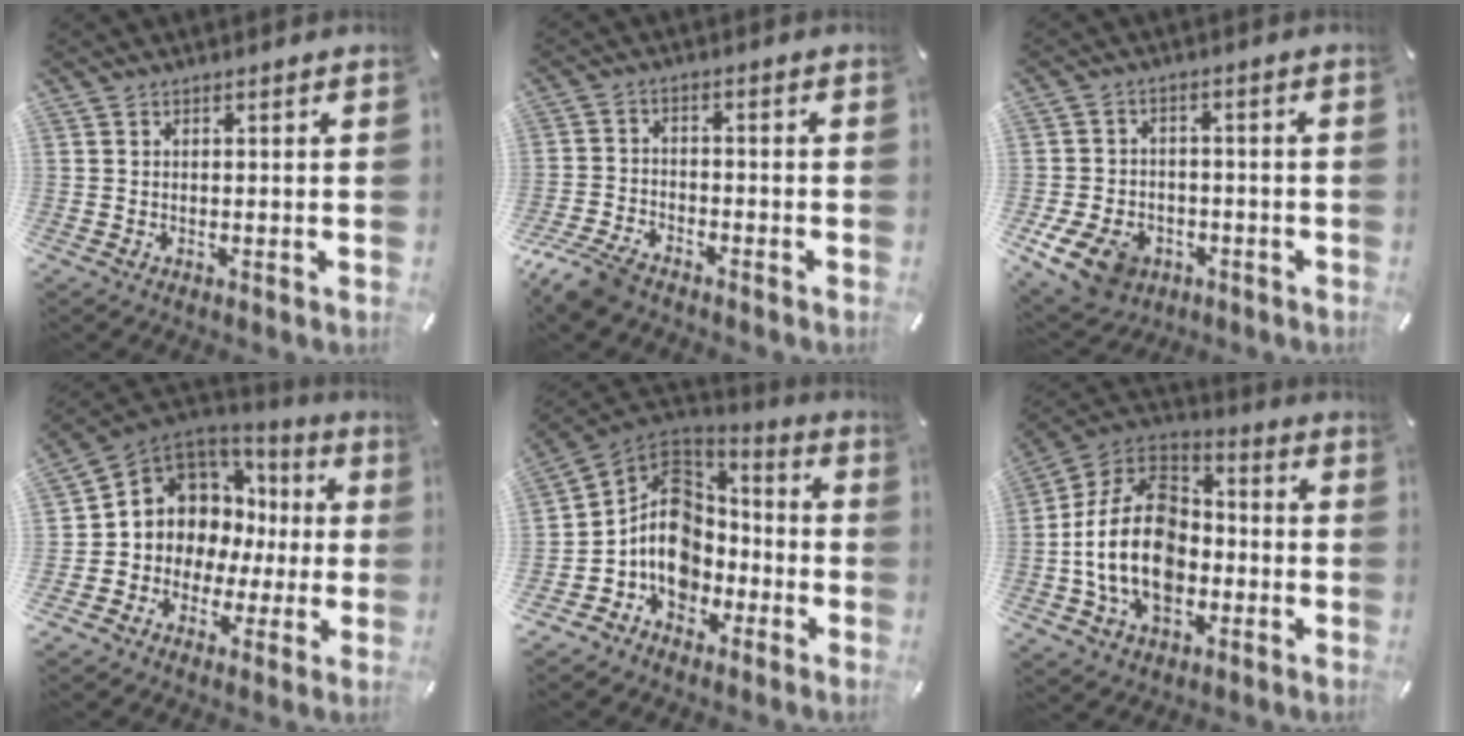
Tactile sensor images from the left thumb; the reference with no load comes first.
{"total": 7.3, "force": [-6.0, 2.9, 3.0], "torque": [-0.076, 0.019, -0.119]}
{"total": 10.2, "force": [-4.9, 7.4, 5.2], "torque": [-0.110, 0.029, -0.089]}
{"total": 8.6, "force": [1.2, 8.4, 1.3], "torque": [-0.038, -0.037, 0.034]}
{"total": 12.7, "force": [-2.8, 11.2, 5.3], "torque": [-0.108, 0.000, -0.051]}
{"total": 18.2, "force": [-4.5, 13.2, 11.7], "torque": [-0.263, 0.020, -0.087]}